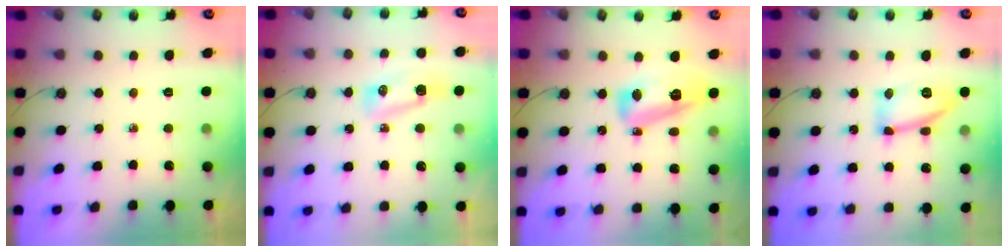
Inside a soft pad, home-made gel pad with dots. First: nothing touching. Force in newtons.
{"total": 15.7, "press": 10.1, "slide": 12.1}
{"total": 12.7, "press": 12.6, "slide": 1.3}
{"total": 14.5, "press": 14.4, "slide": 1.1}